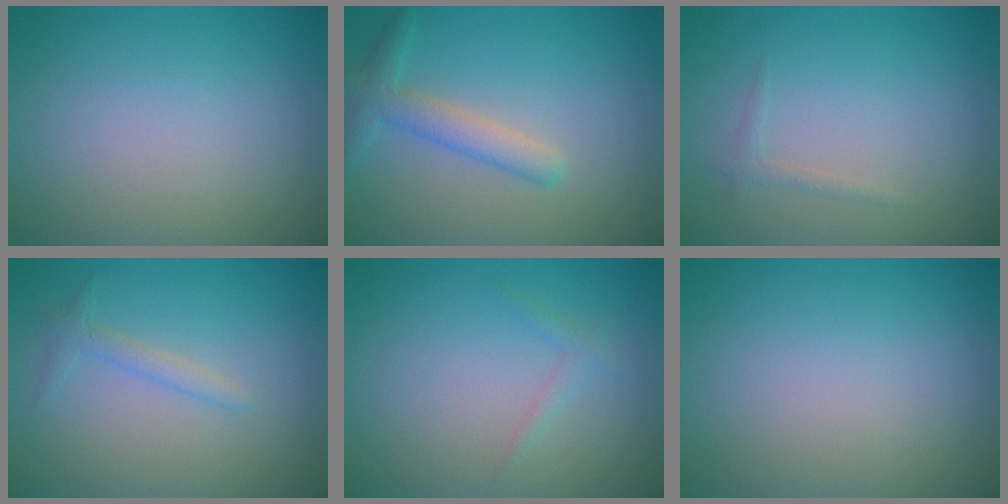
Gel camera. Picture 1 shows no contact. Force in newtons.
{"total": 2.9, "press": 2.9, "slide": 0.1}
{"total": 0.7, "press": 0.7, "slide": 0.1}
{"total": 1.3, "press": 1.3, "slide": 0.0}
{"total": 0.9, "press": 0.9, "slide": 0.0}
{"total": 0.0}